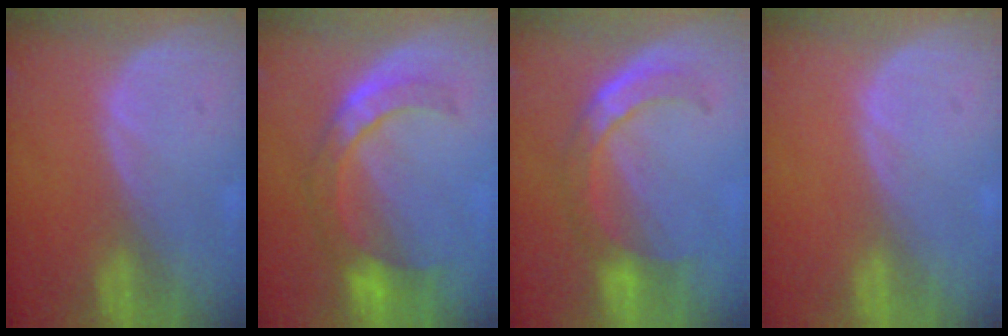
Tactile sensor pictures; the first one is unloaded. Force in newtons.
{"total": 7.5, "press": 7.2, "slide": 1.8}
{"total": 6.7, "press": 6.2, "slide": 2.5}
{"total": 0.0}